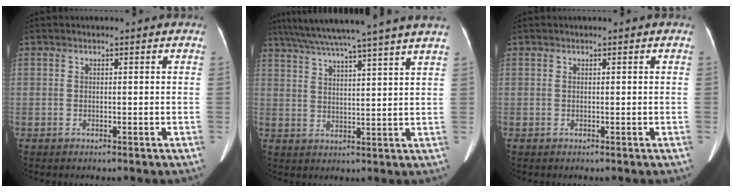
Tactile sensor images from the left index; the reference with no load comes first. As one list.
[{"total": 19.9, "force": [17.2, -1.5, 9.9], "torque": [-0.172, 0.006, 0.238]}, {"total": 0.0}]